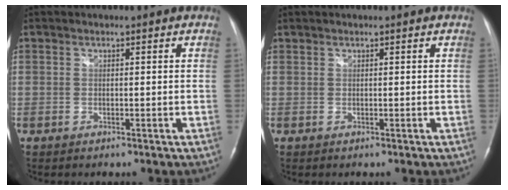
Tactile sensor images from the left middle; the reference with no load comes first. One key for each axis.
{"total": 0.0}